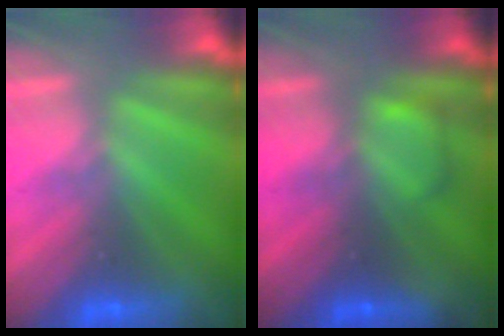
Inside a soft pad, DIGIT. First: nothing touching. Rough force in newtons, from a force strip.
{"total": 2.3}